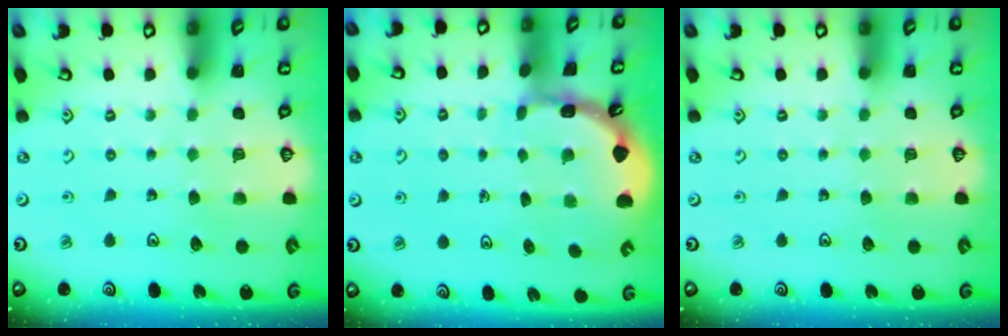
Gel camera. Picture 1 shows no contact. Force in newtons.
{"total": 1.6, "press": 1.6, "slide": 0.1}
{"total": 0.0}